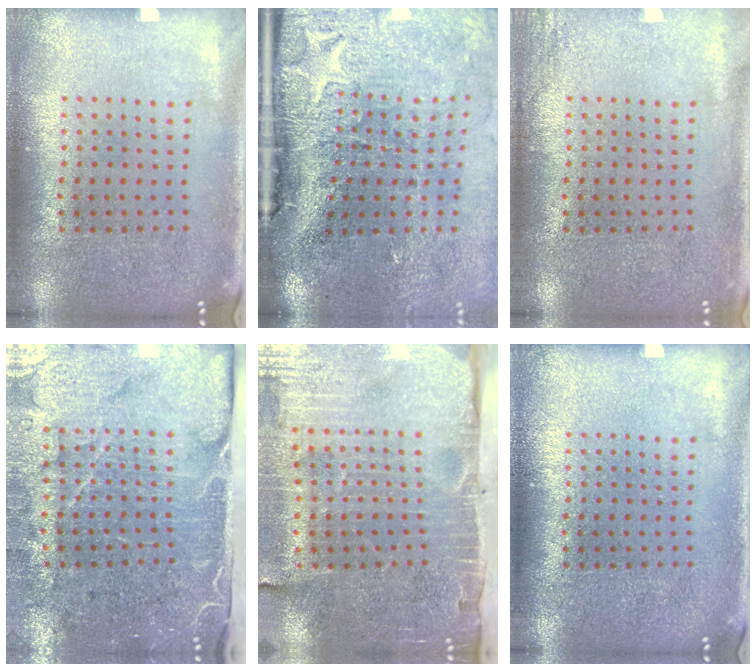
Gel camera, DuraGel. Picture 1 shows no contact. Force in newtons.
{"total": 5.0, "press": 3.9, "slide": 3.1}
{"total": 1.4, "press": 1.4, "slide": 0.2}
{"total": 5.0, "press": 4.0, "slide": 2.9}
{"total": 4.7, "press": 3.9, "slide": 2.6}
{"total": 0.0}